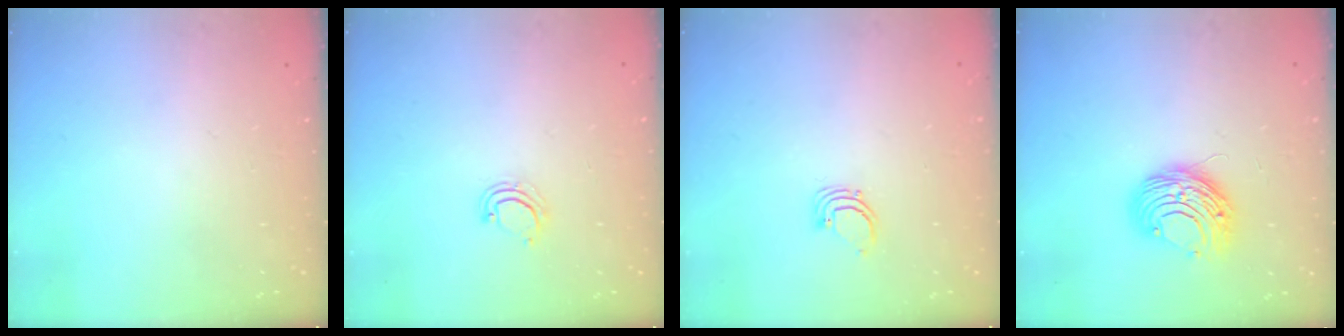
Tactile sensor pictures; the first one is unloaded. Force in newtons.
{"total": 2.2, "press": 2.2, "slide": 0.1}
{"total": 2.3, "press": 2.3, "slide": 0.1}
{"total": 8.8, "press": 8.8, "slide": 0.3}